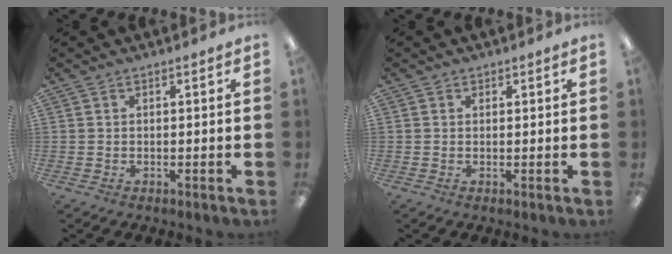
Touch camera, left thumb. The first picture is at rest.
{"total": 0.7, "force": [0.5, 0.6, 0.0], "torque": [0.000, 0.003, 0.009]}